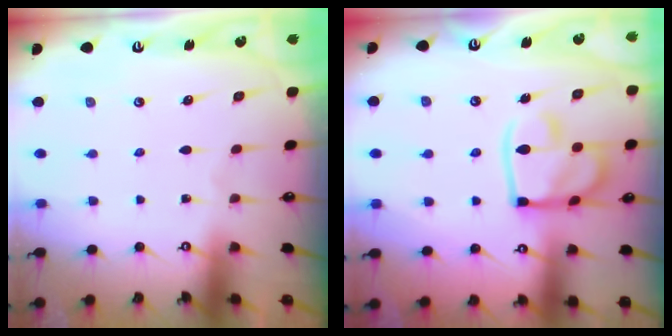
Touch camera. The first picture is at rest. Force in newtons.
{"total": 15.6, "press": 15.5, "slide": 1.6}